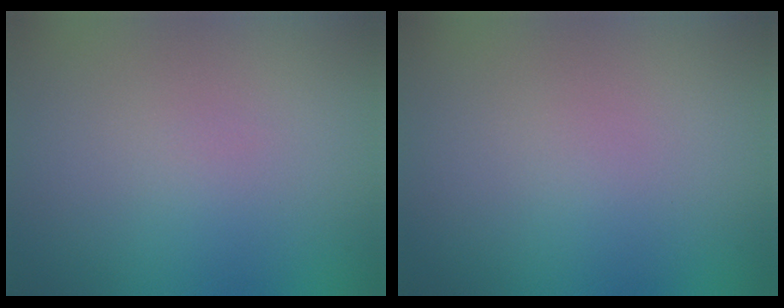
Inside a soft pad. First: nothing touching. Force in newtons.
{"total": 0.0}